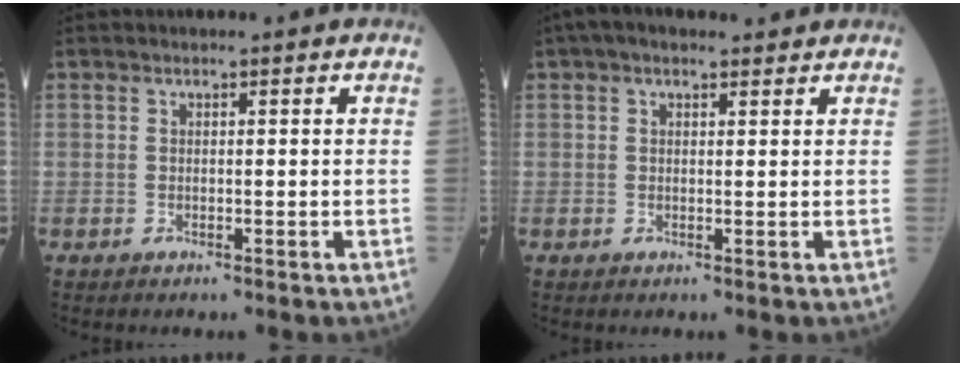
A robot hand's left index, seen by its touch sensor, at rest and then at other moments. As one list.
[{"total": 4.4, "force": [3.3, 1.7, 2.4], "torque": [-0.036, 0.037, 0.054]}]